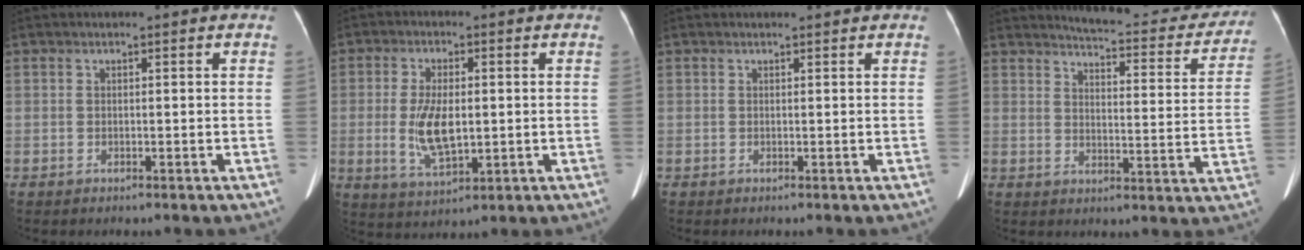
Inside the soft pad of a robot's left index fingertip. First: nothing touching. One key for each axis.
{"total": 7.7, "fx": -0.5, "fy": 3.1, "fz": 7.0, "tx": -0.148, "ty": -0.004, "tz": -0.002}
{"total": 0.6, "fx": 0.5, "fy": 0.4, "fz": 0.0, "tx": -0.005, "ty": 0.010, "tz": 0.006}
{"total": 20.2, "fx": 19.1, "fy": 3.1, "fz": 5.6, "tx": -0.059, "ty": -0.078, "tz": 0.220}